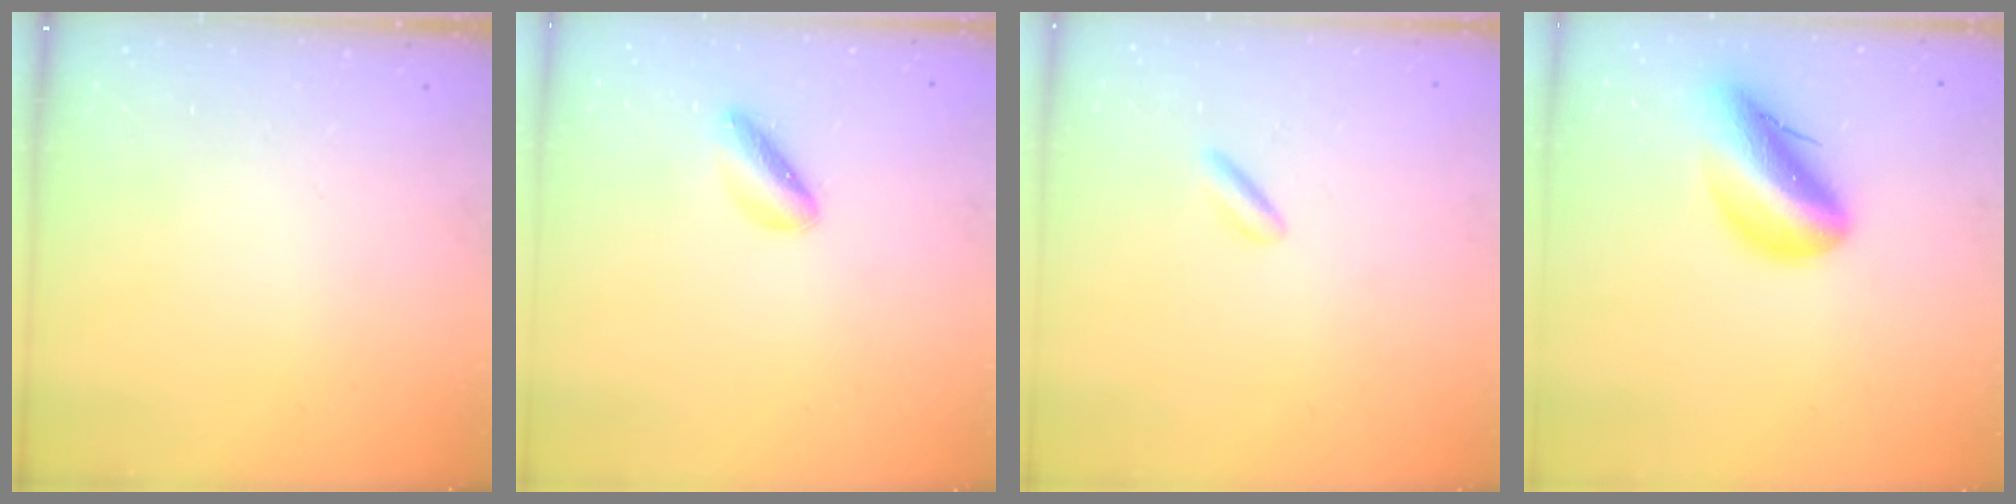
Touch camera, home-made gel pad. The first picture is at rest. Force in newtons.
{"total": 3.6, "press": 3.6, "slide": 0.6}
{"total": 2.2, "press": 2.0, "slide": 1.0}
{"total": 13.6, "press": 13.0, "slide": 4.1}